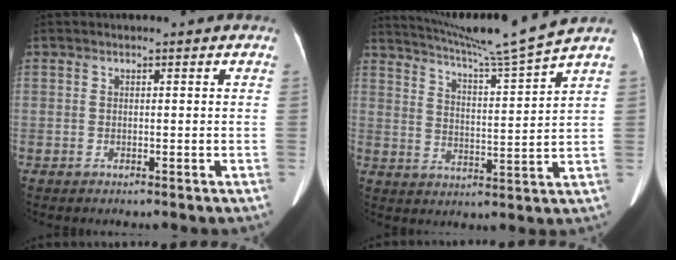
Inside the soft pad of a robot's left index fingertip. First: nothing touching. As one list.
[{"total": 12.6, "force": [11.3, -3.3, 4.3], "torque": [-0.083, -0.038, 0.183]}]